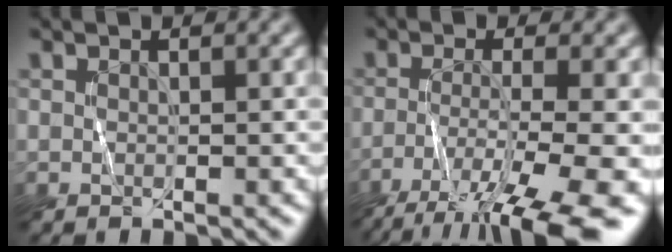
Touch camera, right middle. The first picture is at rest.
{"total": 9.7, "force": [-6.3, 2.1, 7.1], "torque": [-0.121, -0.012, -0.110]}